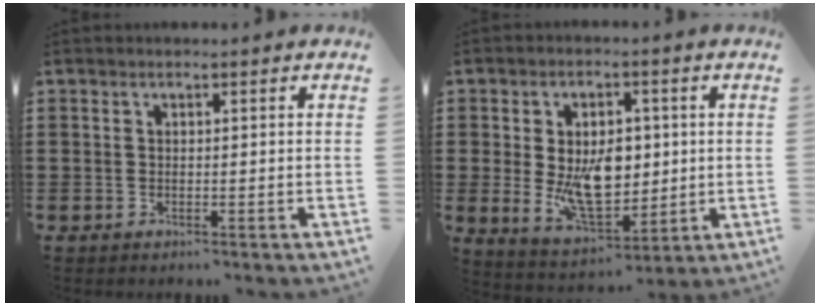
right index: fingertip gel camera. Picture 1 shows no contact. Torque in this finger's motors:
{"motor_torque": [2.14, 0.00, 0.41, 0.19]}